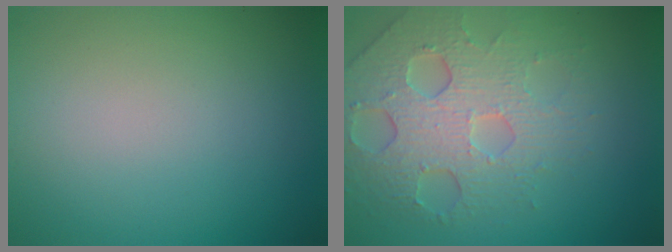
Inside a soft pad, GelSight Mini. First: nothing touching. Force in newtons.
{"total": 6.3, "press": 4.7, "slide": 4.3}